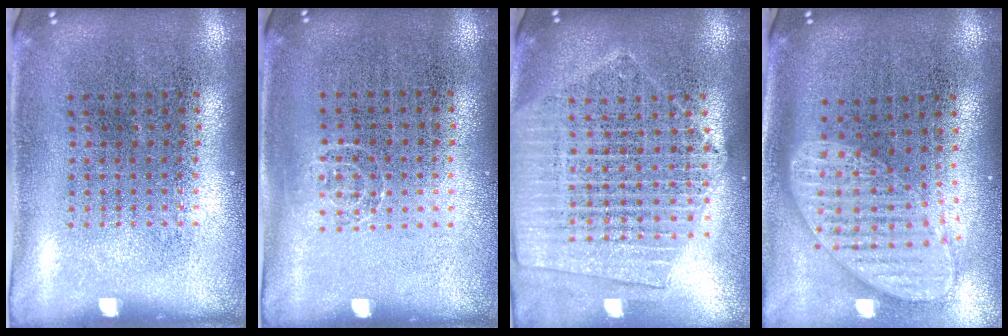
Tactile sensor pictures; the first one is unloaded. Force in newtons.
{"total": 0.7, "press": 0.5, "slide": 0.5}
{"total": 2.0, "press": 1.8, "slide": 0.9}
{"total": 2.0, "press": 1.5, "slide": 1.2}